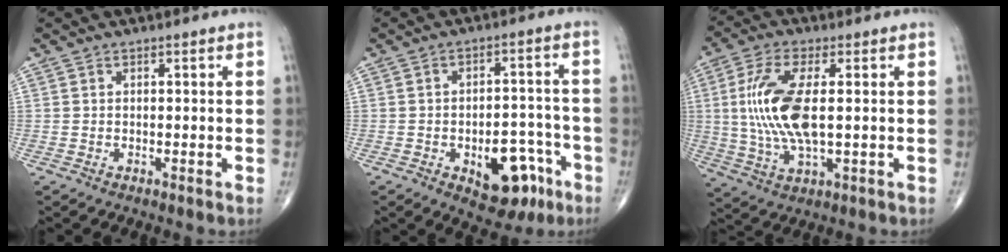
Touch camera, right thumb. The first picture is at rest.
{"total": 11.9, "force": [-5.3, 6.6, 8.4], "torque": [-0.076, 0.041, -0.064]}
{"total": 13.3, "force": [1.0, 5.0, 12.3], "torque": [-0.272, -0.004, 0.023]}